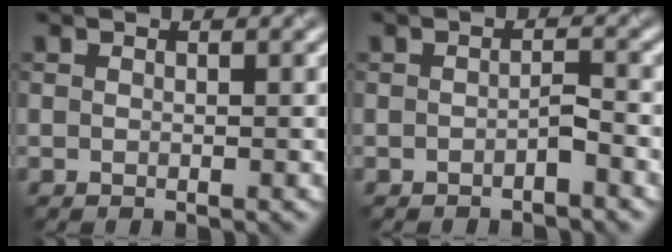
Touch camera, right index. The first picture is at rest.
{"total": 1.5, "force": [-1.3, 0.2, 0.7], "torque": [-0.012, -0.001, -0.023]}